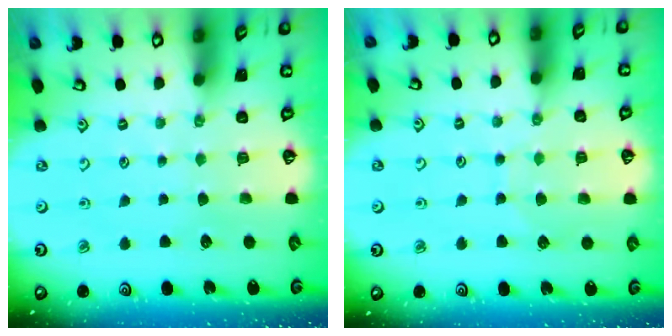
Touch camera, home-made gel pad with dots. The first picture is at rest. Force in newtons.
{"total": 6.0, "press": 6.0, "slide": 0.6}